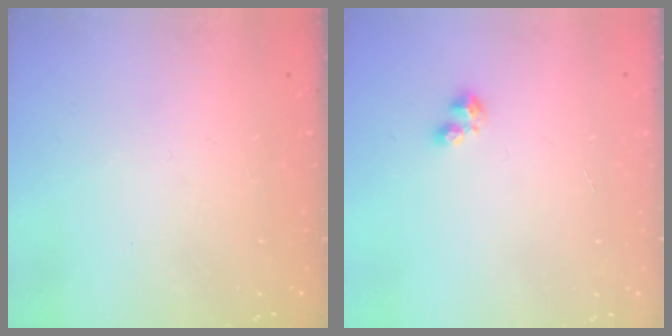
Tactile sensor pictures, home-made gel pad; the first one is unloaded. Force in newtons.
{"total": 2.8, "press": 2.8, "slide": 0.5}